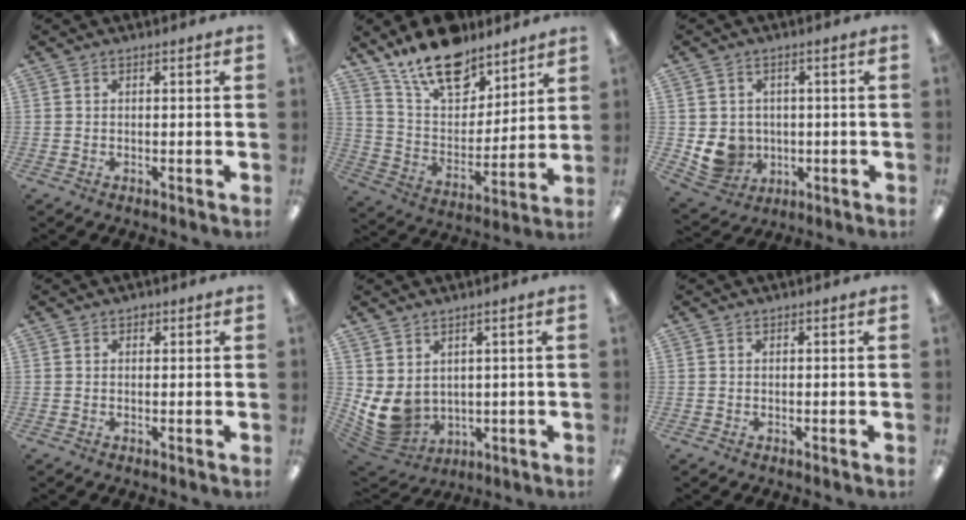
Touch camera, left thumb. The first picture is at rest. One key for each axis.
{"total": 17.2, "fx": 13.3, "fy": 7.8, "fz": 7.7, "tx": -0.139, "ty": -0.079, "tz": 0.240}
{"total": 7.3, "fx": -0.2, "fy": 6.9, "fz": 2.4, "tx": -0.060, "ty": 0.002, "tz": 0.006}
{"total": 1.0, "fx": 0.6, "fy": 0.7, "fz": 0.4, "tx": 0.000, "ty": 0.000, "tz": 0.009}
{"total": 8.0, "fx": 2.0, "fy": 6.2, "fz": 4.6, "tx": -0.122, "ty": -0.030, "tz": 0.045}
{"total": 0.0}